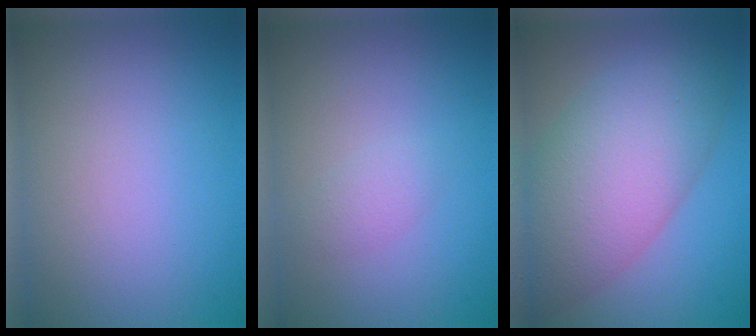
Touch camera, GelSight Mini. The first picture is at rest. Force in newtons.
{"total": 1.2, "press": 1.2, "slide": 0.1}
{"total": 9.8, "press": 9.8, "slide": 0.4}